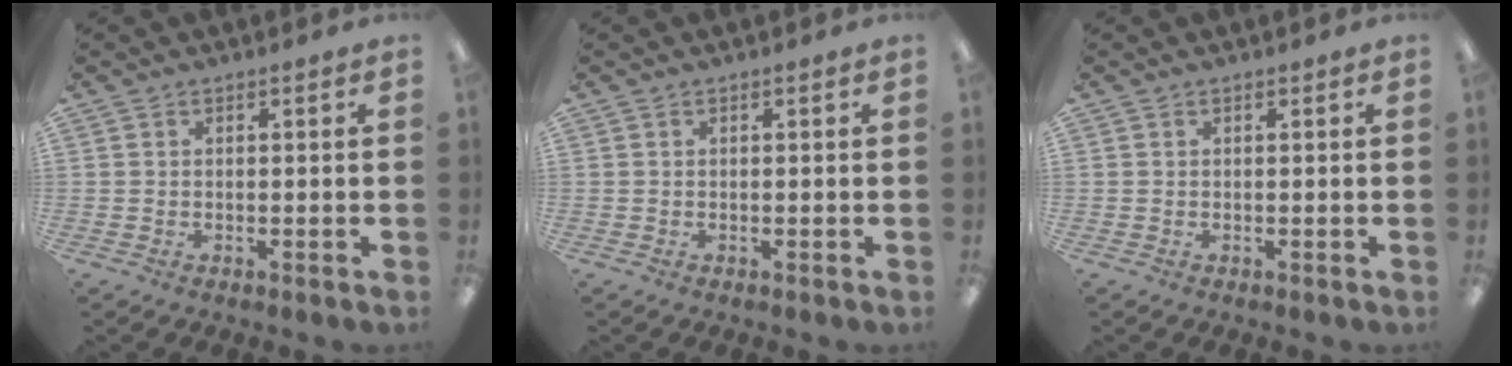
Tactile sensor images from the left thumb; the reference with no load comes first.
{"total": 0.0}
{"total": 0.0}